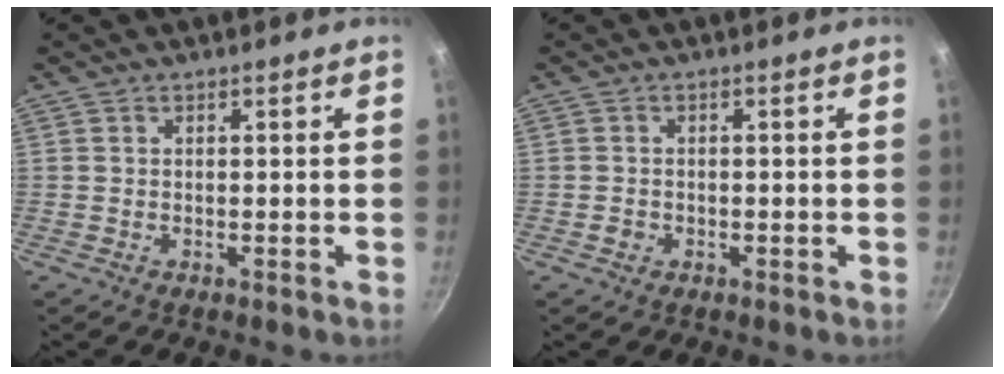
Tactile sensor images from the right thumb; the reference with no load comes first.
{"total": 1.5, "force": [-0.6, 1.2, 0.6], "torque": [-0.008, 0.006, -0.007]}